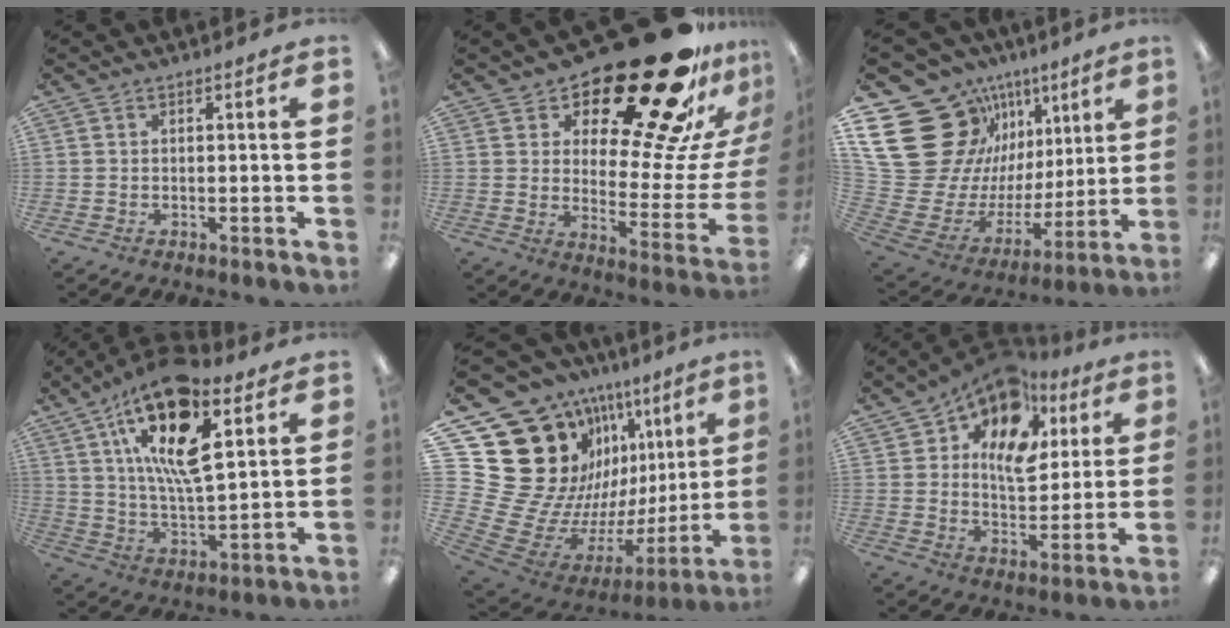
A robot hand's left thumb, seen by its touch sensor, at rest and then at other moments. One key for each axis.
{"total": 28.1, "fx": 20.4, "fy": 9.2, "fz": 17.0, "tx": -0.222, "ty": -0.157, "tz": 0.341}
{"total": 25.5, "fx": 11.7, "fy": 19.4, "fz": 11.7, "tx": -0.202, "ty": -0.096, "tz": 0.269}
{"total": 21.1, "fx": 10.8, "fy": 8.7, "fz": 15.9, "tx": -0.273, "ty": -0.039, "tz": 0.177}
{"total": 26.7, "fx": 11.5, "fy": 18.8, "fz": 15.2, "tx": -0.256, "ty": -0.159, "tz": 0.285}
{"total": 15.5, "fx": 9.2, "fy": 9.1, "fz": 8.5, "tx": -0.151, "ty": -0.048, "tz": 0.166}